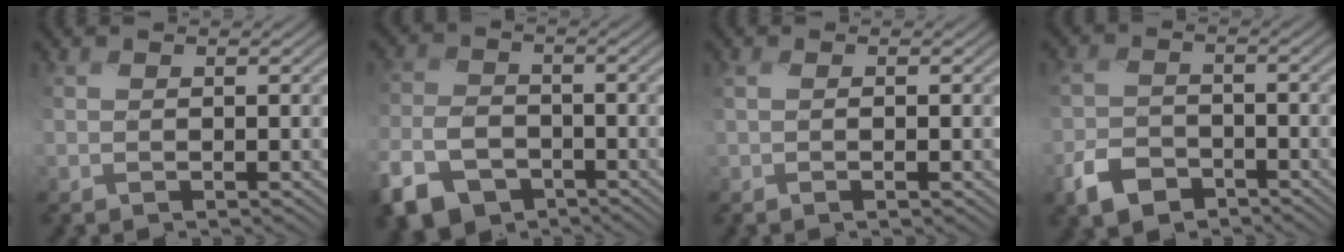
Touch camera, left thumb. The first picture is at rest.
{"total": 8.3, "force": [-5.2, 5.2, 3.9], "torque": [-0.097, -0.015, -0.109]}
{"total": 2.0, "force": [-0.2, 0.3, 1.9], "torque": [-0.042, -0.002, -0.004]}
{"total": 4.8, "force": [-3.2, 2.8, 2.2], "torque": [-0.050, -0.006, -0.070]}